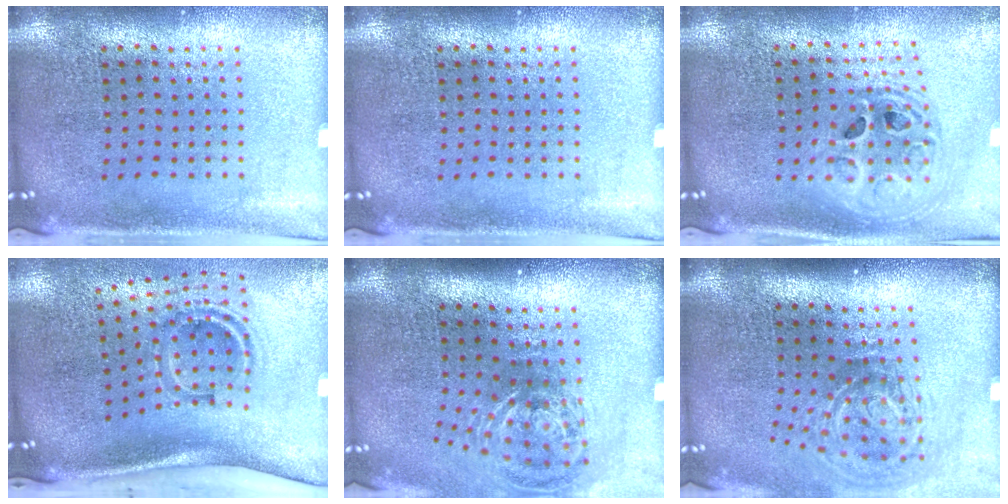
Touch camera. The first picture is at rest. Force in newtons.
{"total": 0.0}
{"total": 2.0, "press": 1.6, "slide": 1.2}
{"total": 2.0, "press": 1.2, "slide": 1.7}
{"total": 1.7, "press": 1.2, "slide": 1.2}
{"total": 2.1, "press": 1.2, "slide": 1.6}